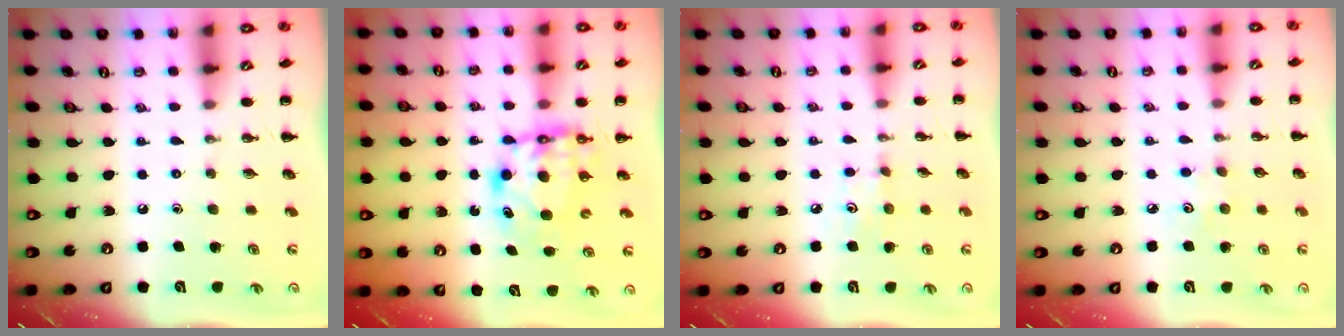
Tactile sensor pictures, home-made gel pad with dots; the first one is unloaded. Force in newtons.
{"total": 6.0, "press": 5.9, "slide": 1.0}
{"total": 5.4, "press": 5.2, "slide": 1.7}
{"total": 2.7, "press": 2.6, "slide": 0.8}